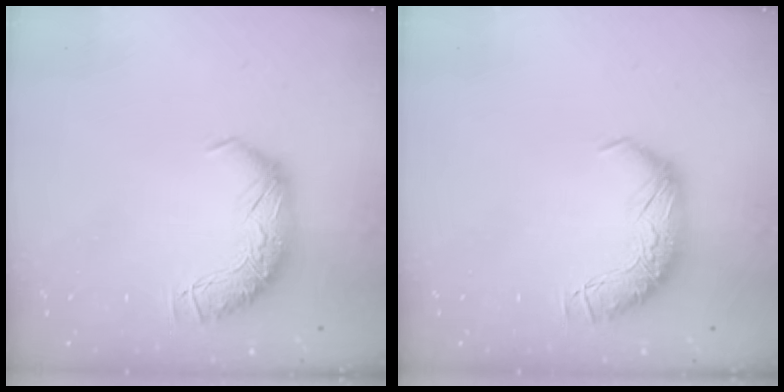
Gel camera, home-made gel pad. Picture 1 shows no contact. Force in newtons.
{"total": 0.0}